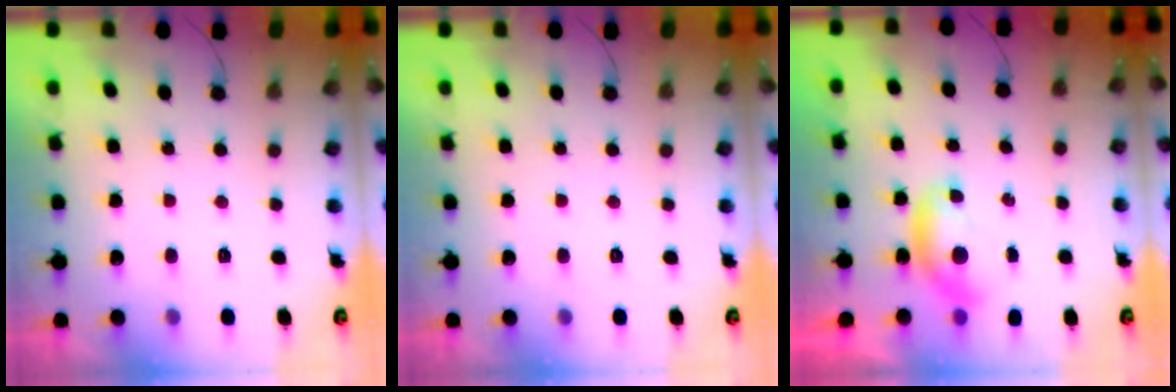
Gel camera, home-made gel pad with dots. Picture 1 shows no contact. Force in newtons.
{"total": 0.0}
{"total": 6.1, "press": 6.1, "slide": 0.9}